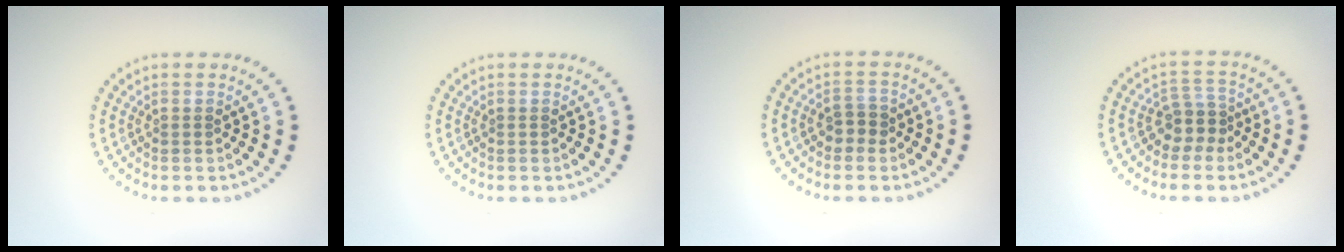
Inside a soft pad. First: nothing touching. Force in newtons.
{"total": 0.0}
{"total": 1.7, "press": 1.6, "slide": 0.5}
{"total": 2.5, "press": 1.8, "slide": 1.6}